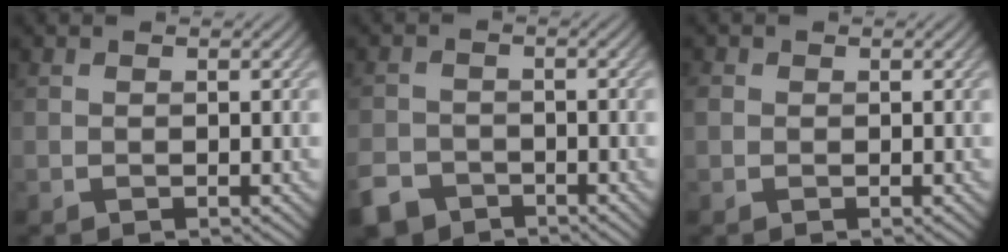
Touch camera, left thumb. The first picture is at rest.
{"total": 4.2, "force": [-3.3, 2.3, 1.2], "torque": [-0.029, -0.007, -0.067]}
{"total": 1.1, "force": [0.1, 1.1, 0.4], "torque": [-0.006, 0.000, -0.004]}